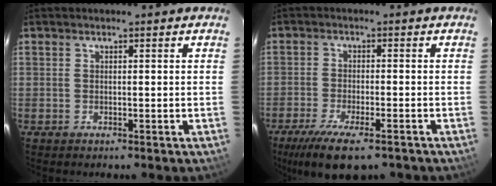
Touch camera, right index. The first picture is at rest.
{"total": 11.4, "force": [-8.0, 3.2, 7.4], "torque": [-0.165, -0.037, -0.137]}